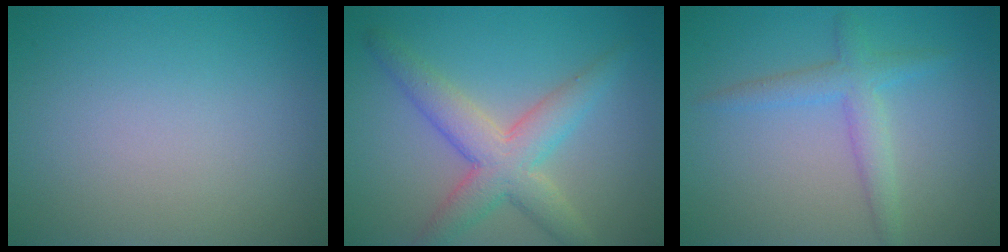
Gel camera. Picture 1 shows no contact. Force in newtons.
{"total": 5.4, "press": 5.3, "slide": 0.2}
{"total": 2.7, "press": 2.7, "slide": 0.2}